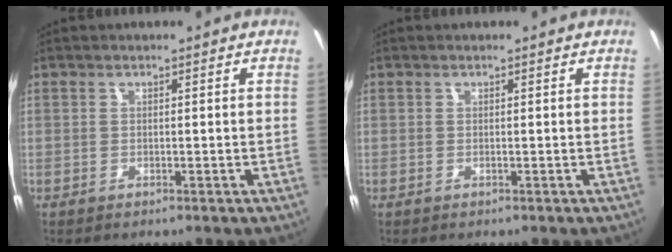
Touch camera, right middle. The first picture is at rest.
{"total": 0.0}